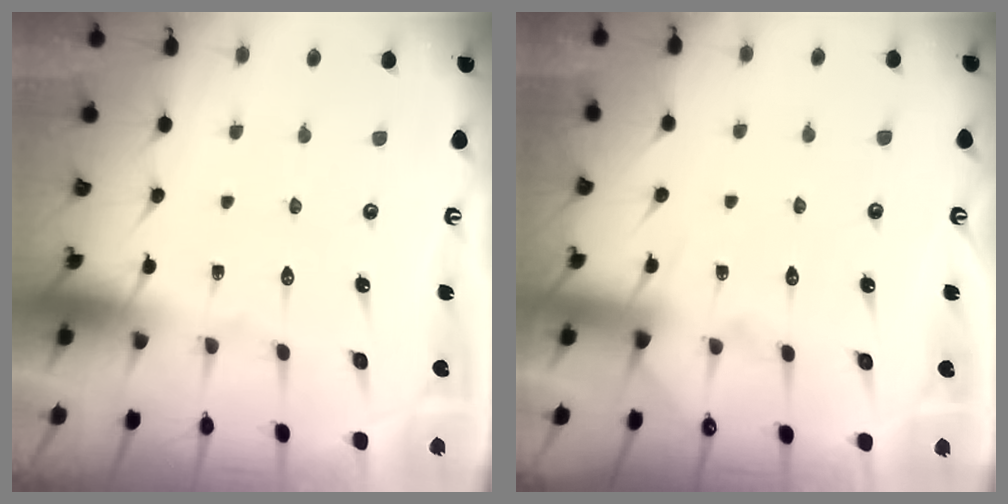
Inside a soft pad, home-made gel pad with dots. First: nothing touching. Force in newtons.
{"total": 3.5, "press": 3.4, "slide": 0.4}